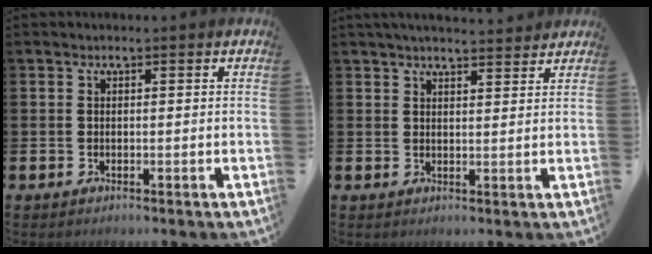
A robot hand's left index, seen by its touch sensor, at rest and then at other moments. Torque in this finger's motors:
{"motor_torque": [0.96, -1.18, 0.39, 0.09]}